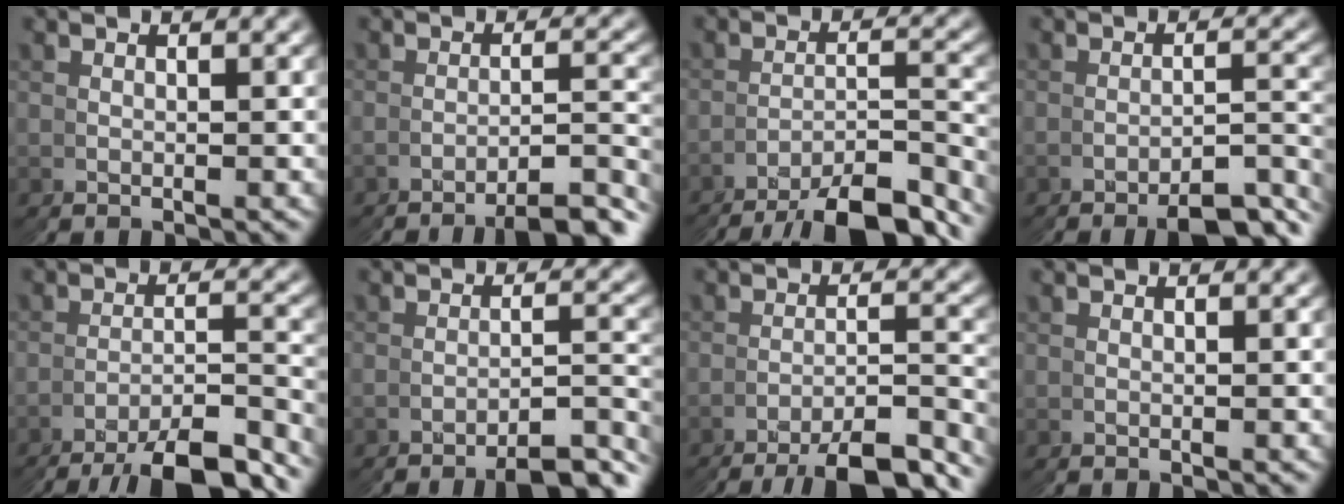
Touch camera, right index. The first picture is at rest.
{"total": 5.0, "force": [-4.8, -1.5, 0.7], "torque": [0.012, 0.017, -0.078]}
{"total": 8.3, "force": [-7.9, 0.8, 2.5], "torque": [-0.028, -0.007, -0.115]}
{"total": 6.1, "force": [-5.8, 0.5, 2.0], "torque": [-0.004, 0.000, -0.083]}
{"total": 7.7, "force": [-7.2, 0.5, 2.8], "torque": [-0.029, -0.006, -0.106]}
{"total": 5.3, "force": [-5.1, -0.8, 0.9], "torque": [0.013, 0.012, -0.080]}
{"total": 7.5, "force": [-7.0, -0.2, 2.6], "torque": [-0.018, 0.001, -0.106]}
{"total": 0.0}